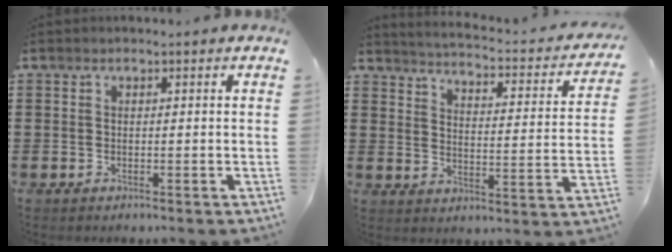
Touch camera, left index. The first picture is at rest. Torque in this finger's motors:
{"motor_torque": [1.29, -0.85, 0.13, 0.00]}